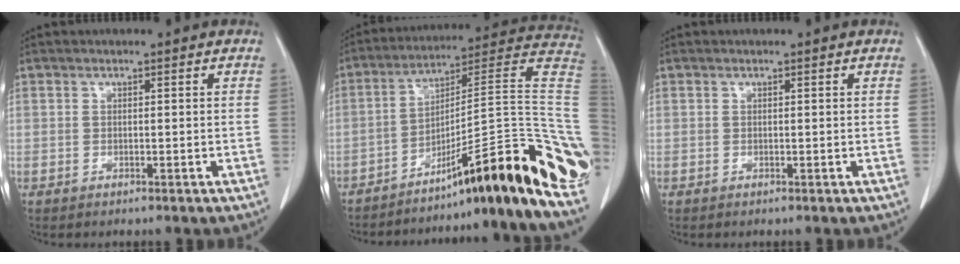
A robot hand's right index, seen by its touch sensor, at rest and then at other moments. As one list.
[{"total": 26.2, "force": [-18.0, -0.9, 19.1], "torque": [-0.141, 0.023, -0.270]}, {"total": 0.0}]